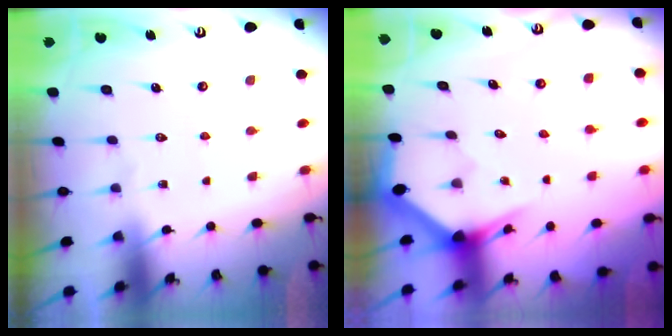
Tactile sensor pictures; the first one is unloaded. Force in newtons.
{"total": 3.2, "press": 3.2, "slide": 0.1}